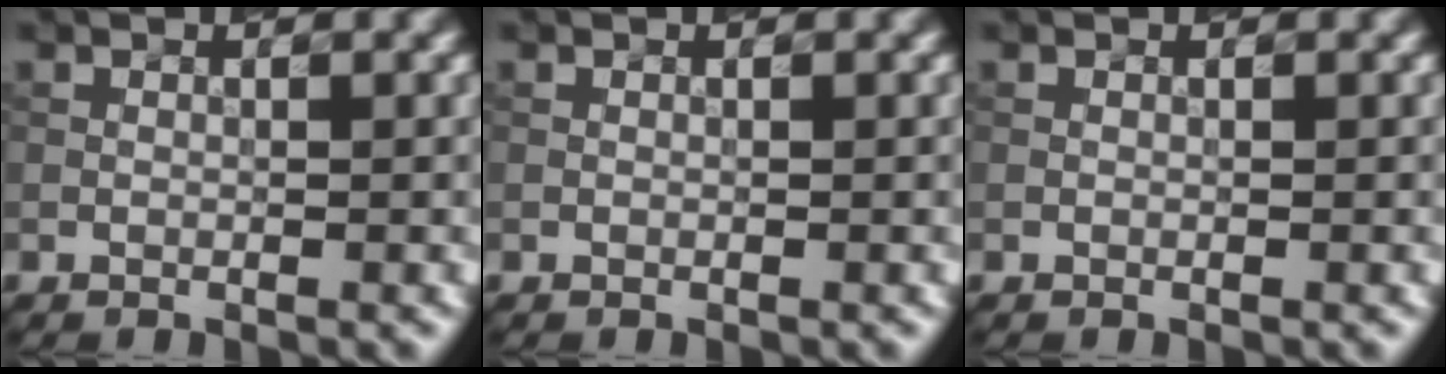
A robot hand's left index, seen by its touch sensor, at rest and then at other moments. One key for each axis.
{"total": 0.0}
{"total": 0.0}